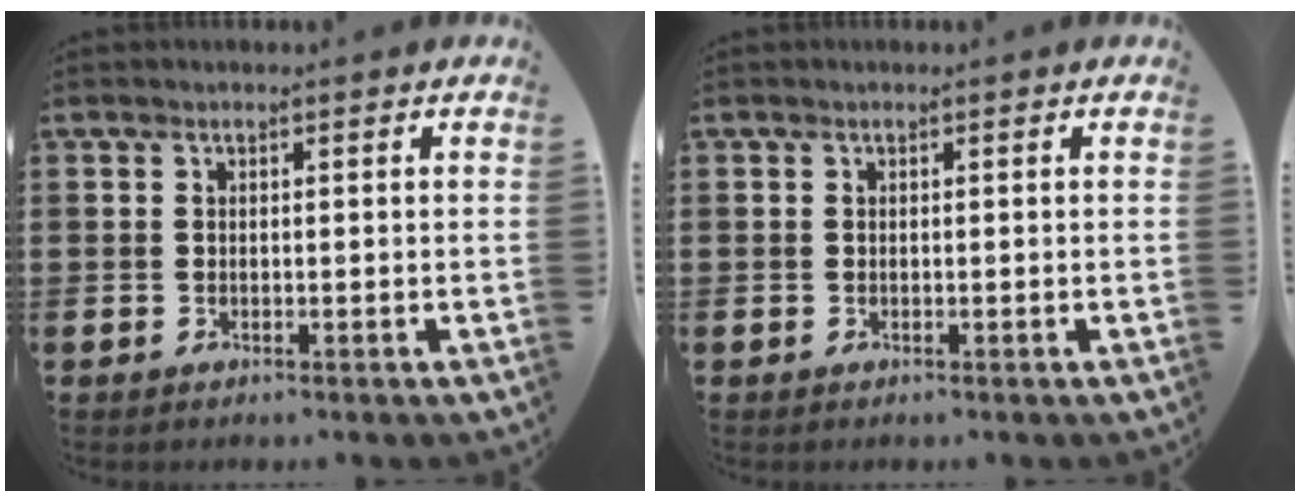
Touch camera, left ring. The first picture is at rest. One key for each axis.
{"total": 0.0}